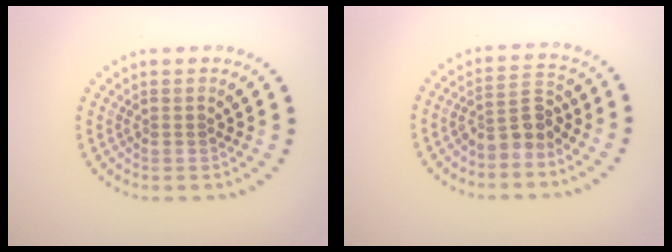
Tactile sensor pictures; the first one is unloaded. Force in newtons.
{"total": 3.0, "press": 2.6, "slide": 1.5}